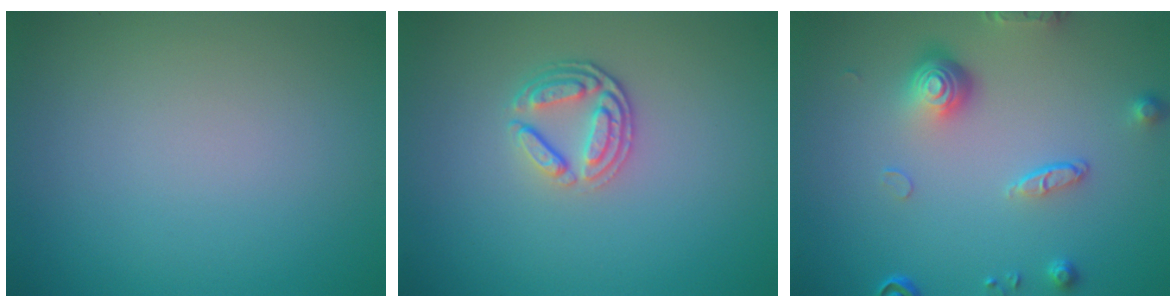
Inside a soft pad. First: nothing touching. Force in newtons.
{"total": 2.9, "press": 2.5, "slide": 1.5}
{"total": 4.6, "press": 3.2, "slide": 3.3}